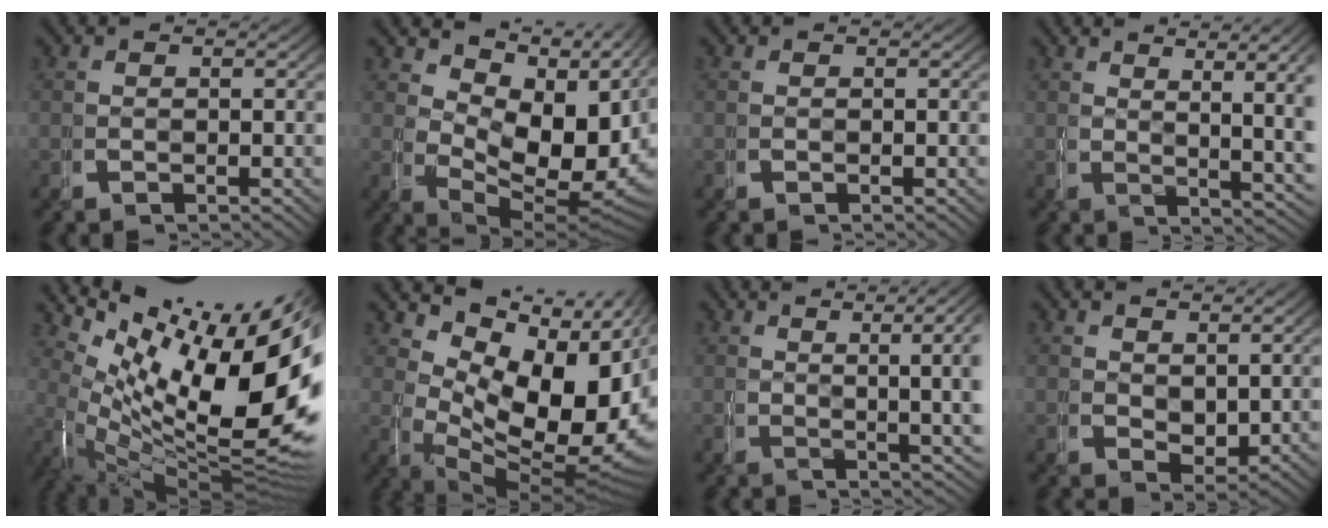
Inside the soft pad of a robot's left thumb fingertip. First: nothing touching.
{"total": 16.1, "force": [1.7, 10.4, 12.1], "torque": [-0.184, -0.029, 0.041]}
{"total": 0.0}
{"total": 6.1, "force": [1.1, 2.8, 5.4], "torque": [-0.084, -0.009, 0.026]}
{"total": 21.4, "force": [0.4, 12.7, 17.2], "torque": [-0.274, -0.062, 0.040]}
{"total": 18.7, "force": [0.8, 12.2, 14.2], "torque": [-0.218, -0.030, 0.021]}
{"total": 7.5, "force": [1.7, 3.3, 6.6], "torque": [-0.081, 0.003, 0.030]}
{"total": 2.1, "force": [0.9, 1.3, 1.4], "torque": [-0.018, -0.009, 0.021]}